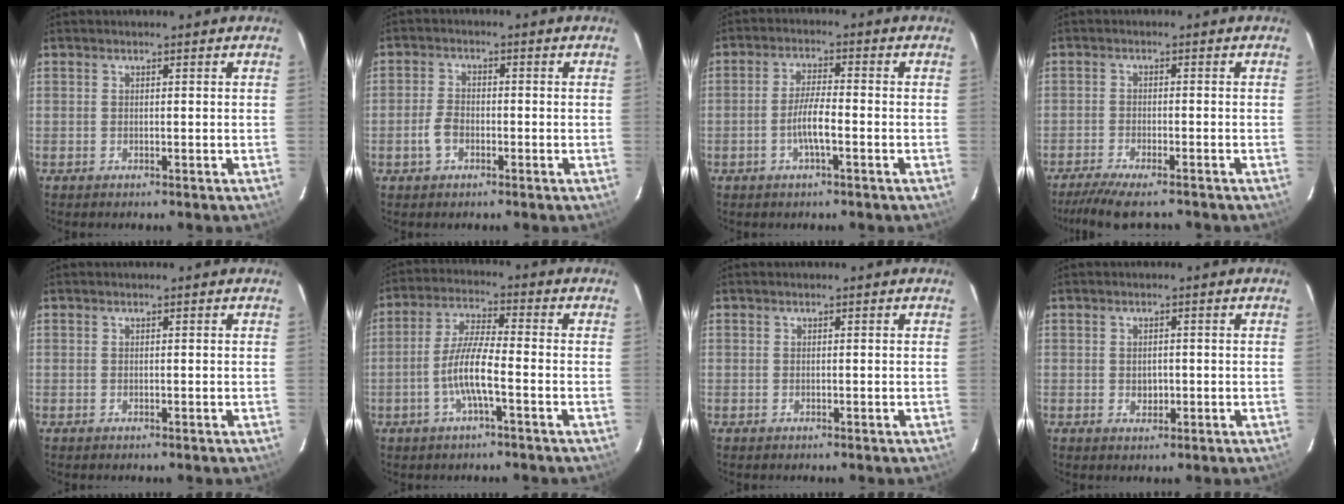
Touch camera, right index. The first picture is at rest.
{"total": 3.7, "force": [-1.6, 2.5, 2.1], "torque": [-0.050, 0.006, -0.031]}
{"total": 5.0, "force": [-2.0, 0.6, 4.6], "torque": [-0.092, 0.002, -0.038]}
{"total": 8.9, "force": [-7.6, 1.4, 4.4], "torque": [-0.103, -0.022, -0.128]}
{"total": 0.0}
{"total": 7.7, "force": [-2.8, 0.8, 7.1], "torque": [-0.149, 0.003, -0.055]}
{"total": 0.0}
{"total": 2.1, "force": [-0.3, 1.7, 1.2], "torque": [-0.018, 0.001, -0.003]}